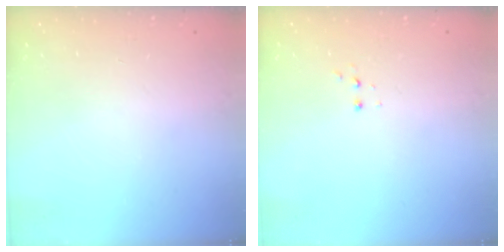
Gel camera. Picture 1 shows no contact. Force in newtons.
{"total": 2.8, "press": 2.8, "slide": 0.5}